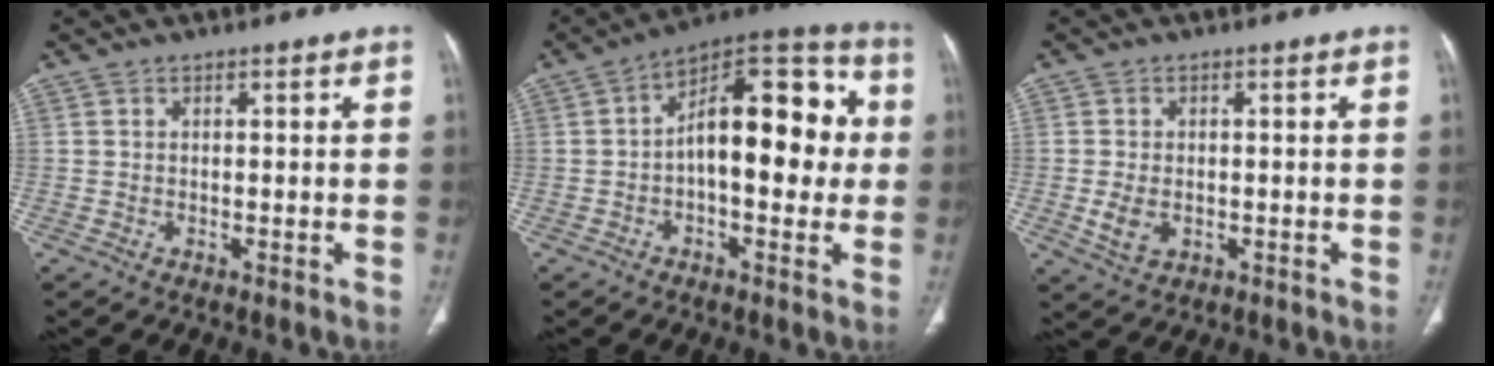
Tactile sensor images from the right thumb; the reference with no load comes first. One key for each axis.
{"total": 18.4, "fx": 0.6, "fy": 9.1, "fz": 16.0, "tx": -0.201, "ty": 0.042, "tz": 0.000}
{"total": 4.3, "fx": -0.8, "fy": 2.9, "fz": 3.0, "tx": -0.059, "ty": -0.003, "tz": -0.007}